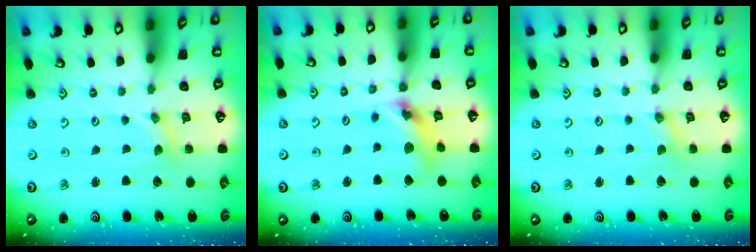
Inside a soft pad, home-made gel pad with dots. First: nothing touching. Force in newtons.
{"total": 12.1, "press": 12.1, "slide": 1.4}
{"total": 0.0}